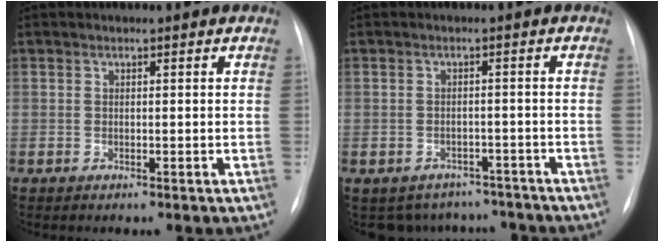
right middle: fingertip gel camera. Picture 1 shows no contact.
{"total": 7.2, "force": [-6.3, 3.5, -0.1], "torque": [0.007, 0.017, -0.072]}